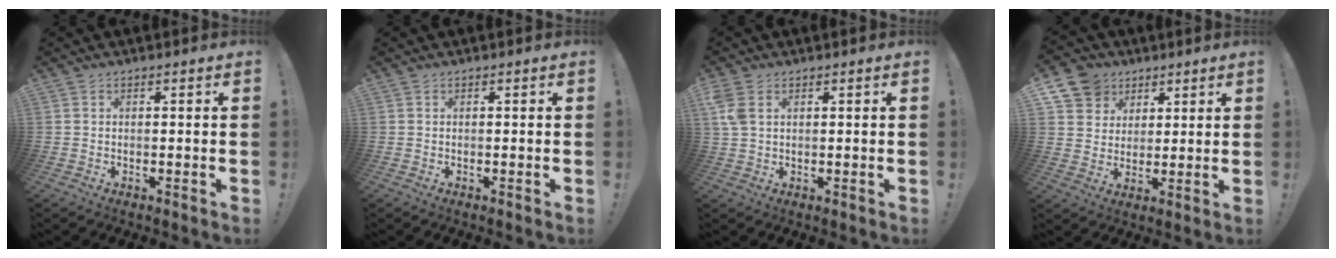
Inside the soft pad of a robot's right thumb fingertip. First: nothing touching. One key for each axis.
{"total": 0.0}
{"total": 4.7, "fx": 2.0, "fy": 2.8, "fz": 3.3, "tx": -0.072, "ty": -0.002, "tz": 0.040}
{"total": 9.5, "fx": 5.3, "fy": 7.7, "fz": 2.0, "tx": -0.030, "ty": -0.036, "tz": 0.105}